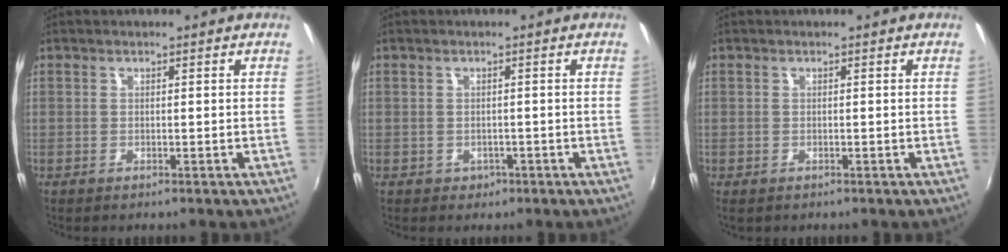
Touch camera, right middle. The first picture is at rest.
{"total": 1.3, "force": [-0.4, 1.2, 0.4], "torque": [-0.005, -0.003, -0.001]}
{"total": 0.0}